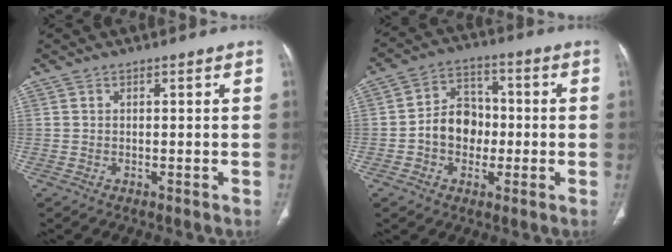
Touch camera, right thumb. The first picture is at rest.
{"total": 9.3, "force": [-1.4, 7.5, 5.4], "torque": [-0.056, 0.030, -0.032]}